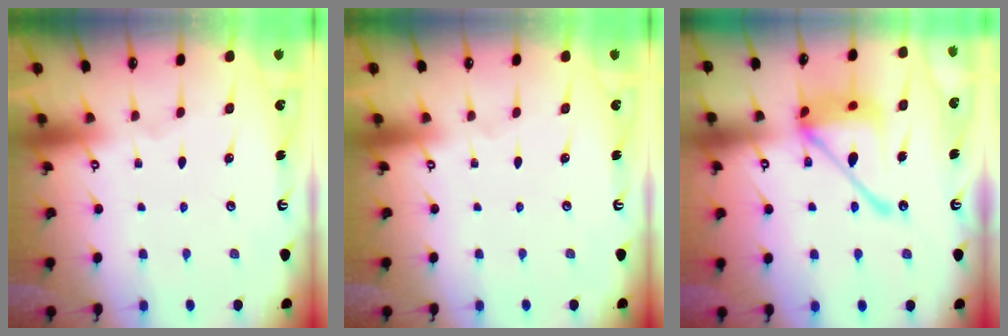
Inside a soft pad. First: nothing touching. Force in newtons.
{"total": 0.0}
{"total": 19.1, "press": 19.0, "slide": 1.9}